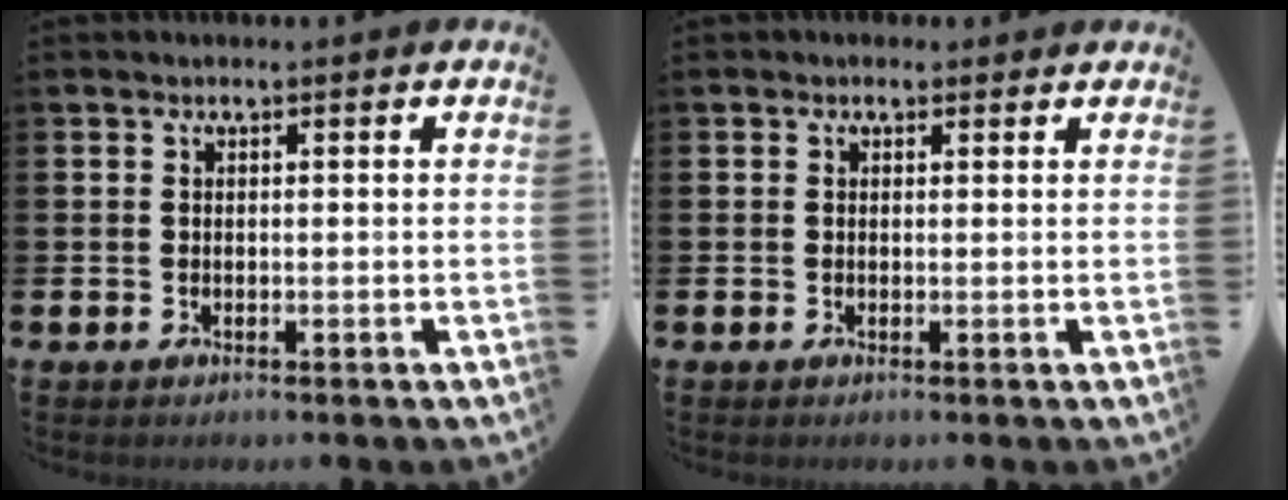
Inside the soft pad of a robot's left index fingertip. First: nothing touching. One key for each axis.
{"total": 0.8, "fx": 0.5, "fy": 0.6, "fz": 0.1, "tx": 0.013, "ty": 0.004, "tz": 0.005}